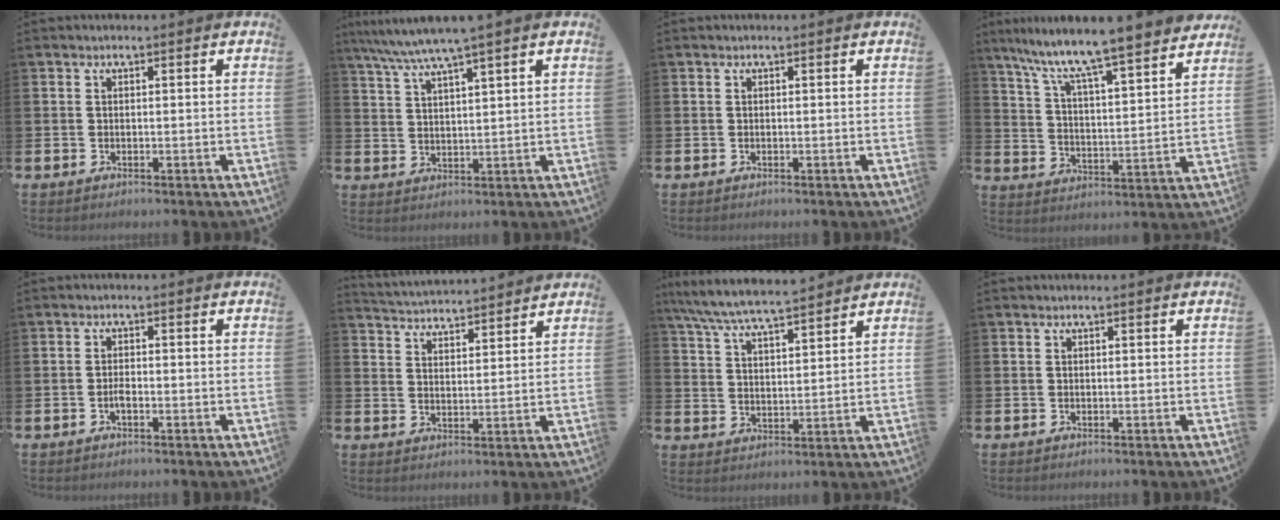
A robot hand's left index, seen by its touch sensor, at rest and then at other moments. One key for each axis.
{"total": 5.8, "fx": 5.0, "fy": -0.5, "fz": 2.9, "tx": -0.075, "ty": -0.015, "tz": 0.088}
{"total": 0.0}
{"total": 9.3, "fx": 8.6, "fy": 0.1, "fz": 3.4, "tx": -0.097, "ty": -0.068, "tz": 0.144}
{"total": 1.3, "fx": -0.6, "fy": 0.4, "fz": 1.1, "tx": -0.015, "ty": -0.002, "tz": -0.013}
{"total": 4.3, "fx": 4.3, "fy": 0.1, "fz": -0.3, "tx": -0.013, "ty": -0.029, "tz": 0.077}
{"total": 7.1, "fx": 6.8, "fy": 0.4, "fz": 2.0, "tx": -0.063, "ty": -0.038, "tz": 0.121}
{"total": 0.0}